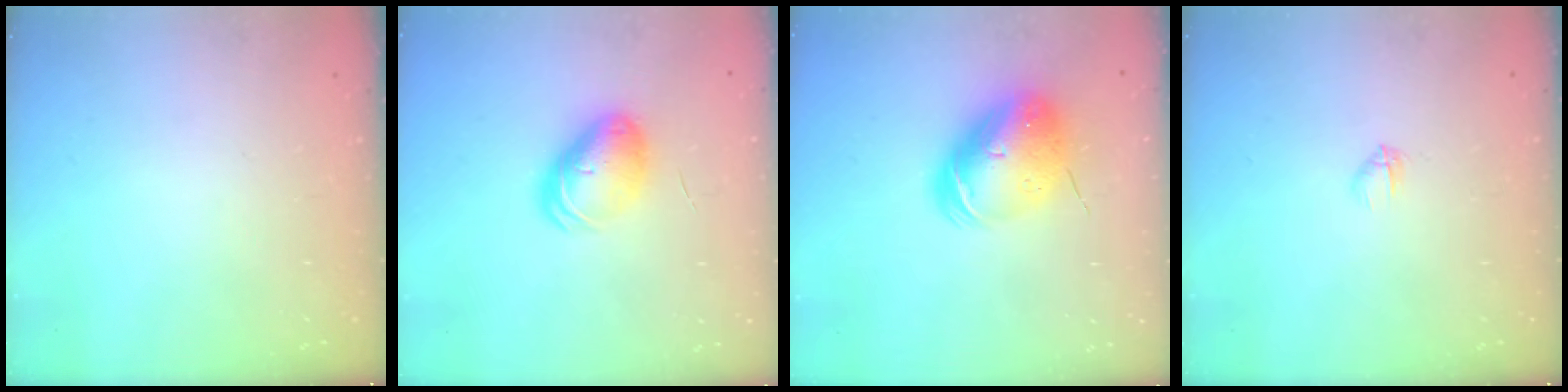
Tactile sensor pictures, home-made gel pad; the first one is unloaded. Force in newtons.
{"total": 9.5, "press": 9.3, "slide": 1.7}
{"total": 13.5, "press": 13.2, "slide": 2.6}
{"total": 2.7, "press": 2.5, "slide": 0.8}